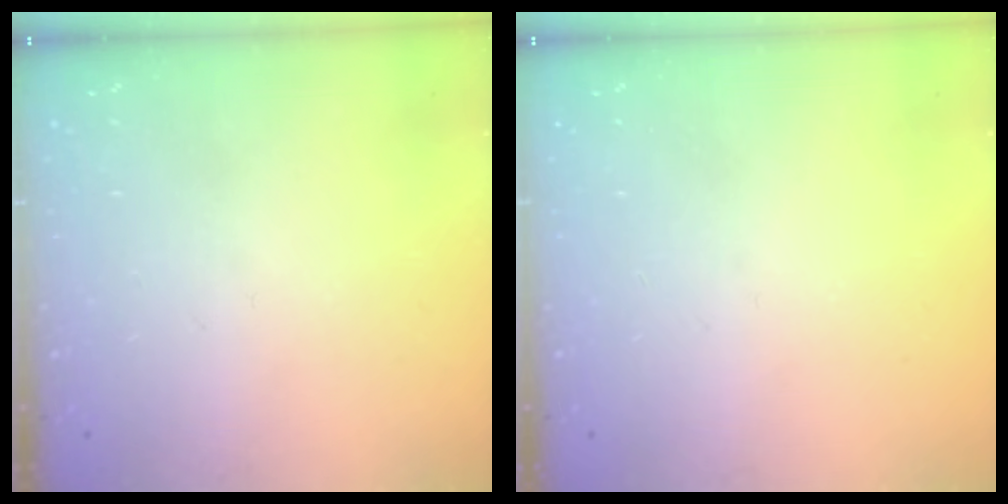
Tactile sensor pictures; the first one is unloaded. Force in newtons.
{"total": 0.0}